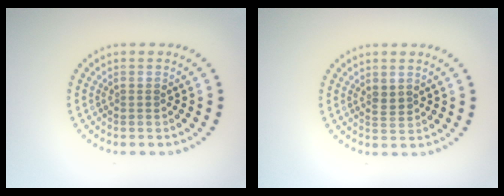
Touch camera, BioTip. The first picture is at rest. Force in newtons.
{"total": 1.2, "press": 1.0, "slide": 0.6}